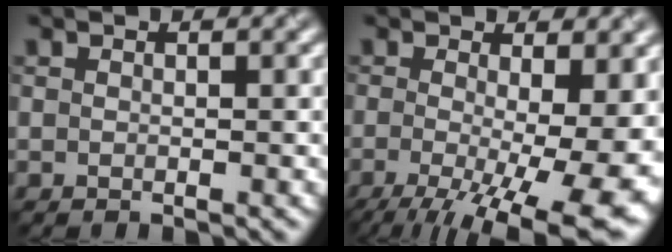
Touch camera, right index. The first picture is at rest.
{"total": 14.5, "force": [-3.5, 5.3, 13.0], "torque": [-0.189, -0.027, -0.037]}